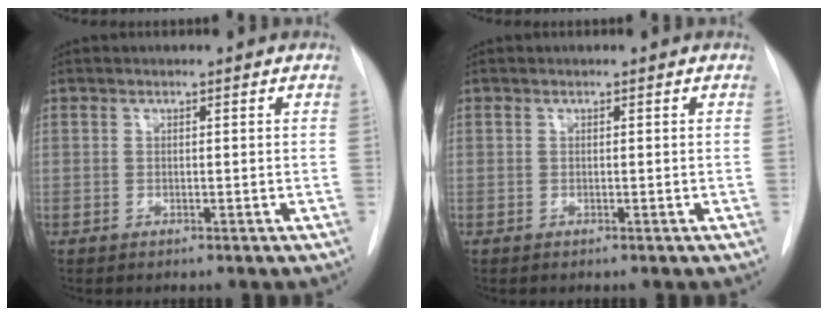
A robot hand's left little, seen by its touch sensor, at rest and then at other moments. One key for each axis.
{"total": 0.0}